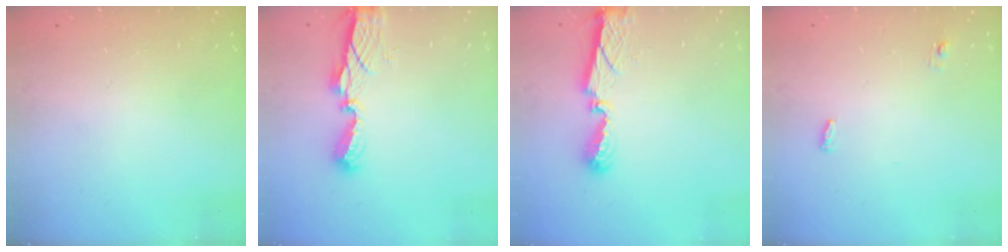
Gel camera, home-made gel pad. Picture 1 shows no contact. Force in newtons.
{"total": 7.4, "press": 7.4, "slide": 0.2}
{"total": 8.7, "press": 8.7, "slide": 0.4}
{"total": 3.6, "press": 3.4, "slide": 1.0}